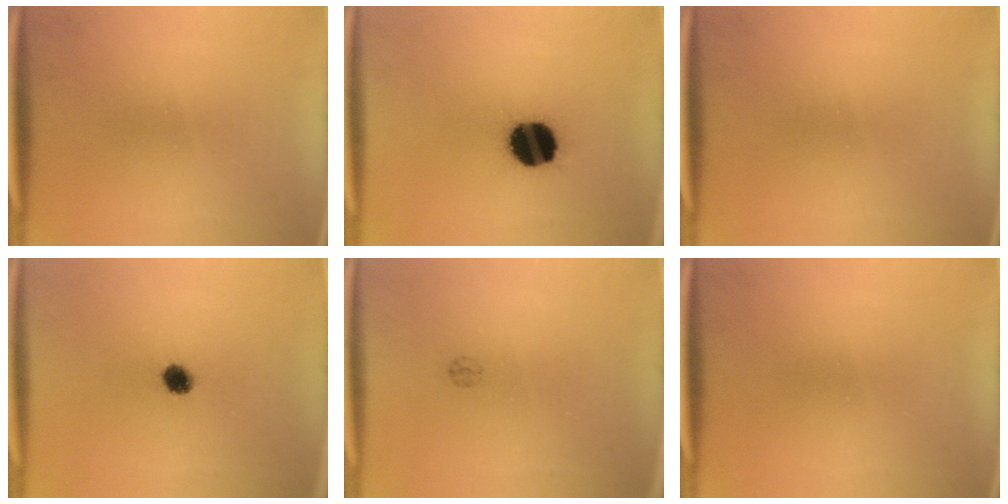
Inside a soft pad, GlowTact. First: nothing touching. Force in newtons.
{"total": 14.7}
{"total": 0.0}
{"total": 3.9}
{"total": 1.0}
{"total": 0.0}